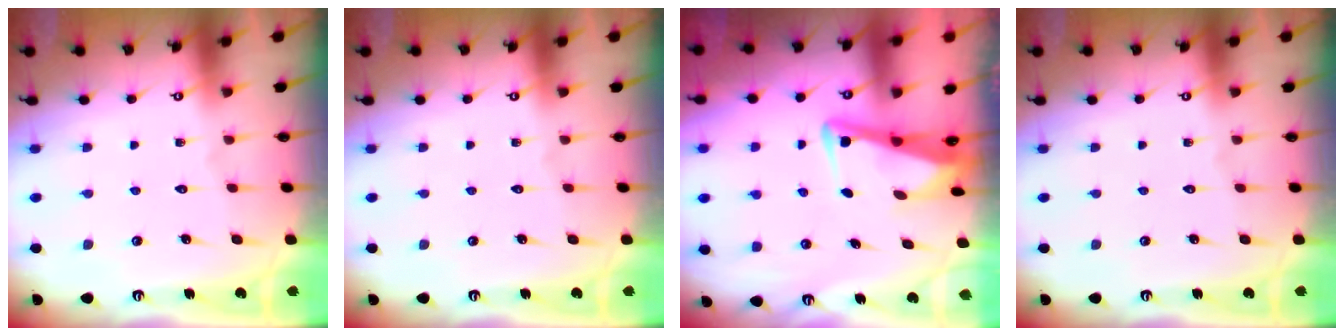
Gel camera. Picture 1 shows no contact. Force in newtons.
{"total": 0.0}
{"total": 4.8, "press": 4.7, "slide": 0.9}
{"total": 0.0}